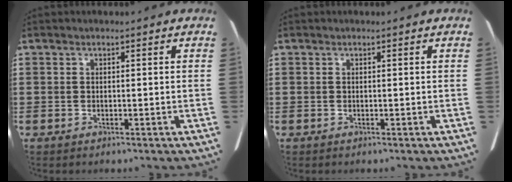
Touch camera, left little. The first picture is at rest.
{"total": 0.0}